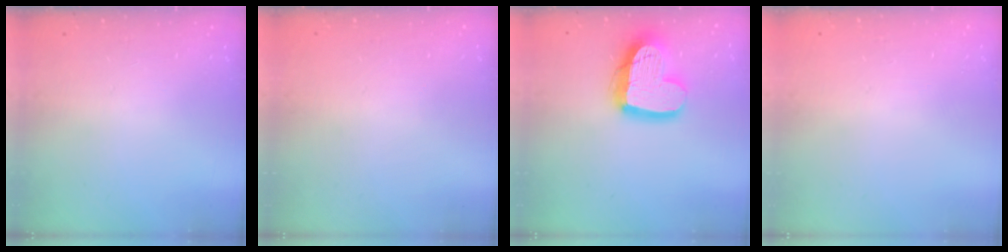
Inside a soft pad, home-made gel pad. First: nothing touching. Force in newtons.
{"total": 0.0}
{"total": 17.4, "press": 17.3, "slide": 1.5}
{"total": 0.0}